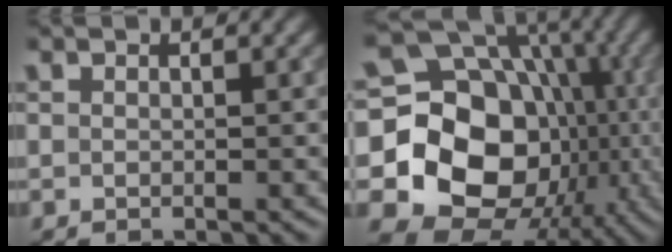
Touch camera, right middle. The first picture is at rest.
{"total": 18.8, "force": [-2.4, 16.0, 9.7], "torque": [-0.144, -0.012, -0.052]}